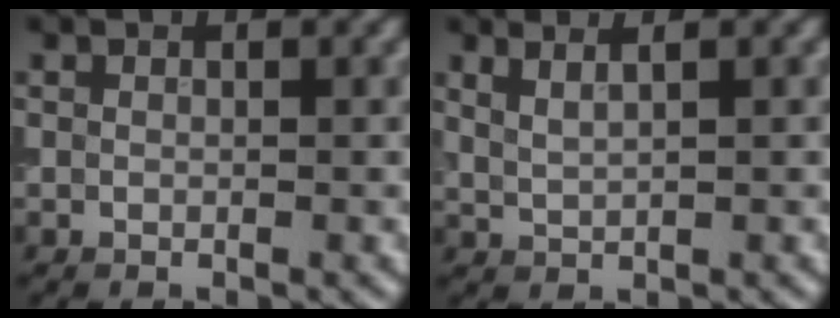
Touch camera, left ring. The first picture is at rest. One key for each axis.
{"total": 2.7, "fx": 1.9, "fy": 1.0, "fz": 1.7, "tx": -0.012, "ty": 0.004, "tz": 0.021}